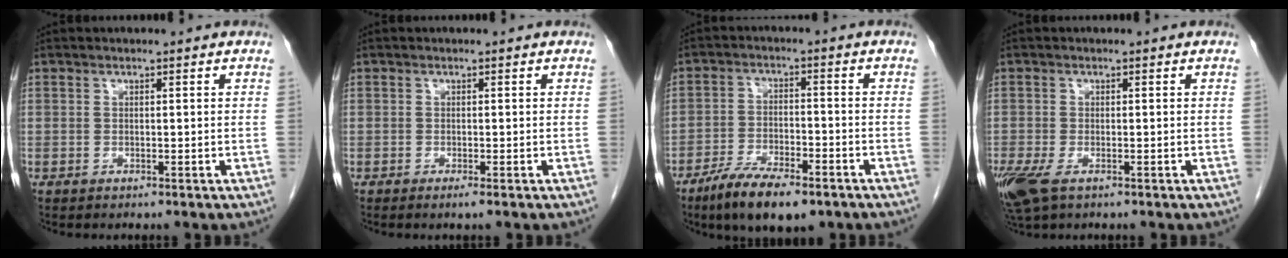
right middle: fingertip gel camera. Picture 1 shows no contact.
{"total": 0.9, "force": [-0.4, -0.7, 0.5], "torque": [-0.011, -0.002, -0.008]}
{"total": 9.6, "force": [-6.8, 2.3, 6.4], "torque": [-0.114, -0.013, -0.115]}
{"total": 6.3, "force": [-3.5, 2.8, 4.4], "torque": [-0.104, -0.020, -0.062]}